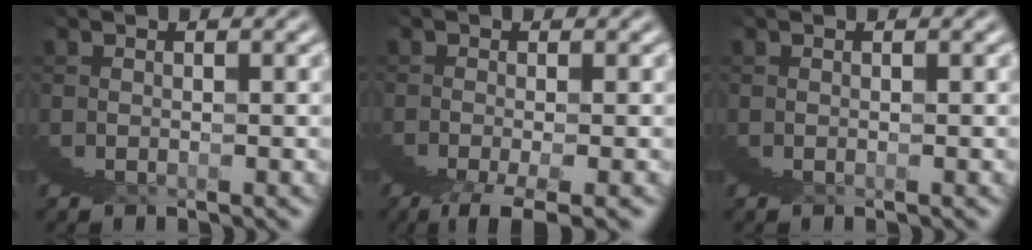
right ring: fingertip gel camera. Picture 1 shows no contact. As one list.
[{"total": 1.9, "force": [0.4, -1.8, 0.7], "torque": [0.000, 0.023, 0.000]}, {"total": 0.0}]